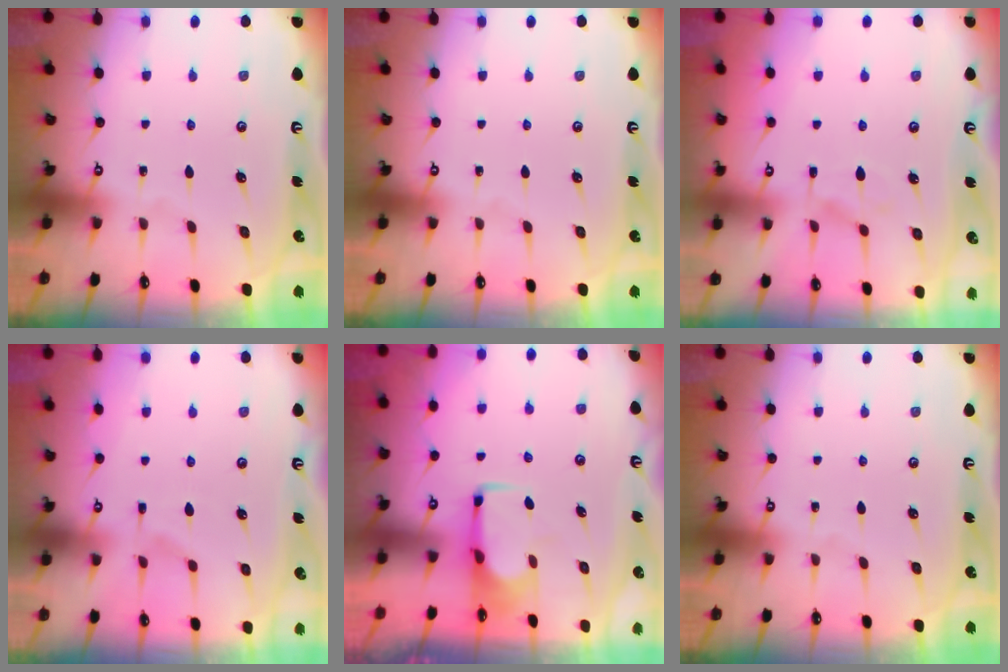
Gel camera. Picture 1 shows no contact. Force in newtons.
{"total": 0.0}
{"total": 0.7, "press": 0.3, "slide": 0.7}
{"total": 7.5, "press": 7.4, "slide": 1.5}
{"total": 1.6, "press": 1.5, "slide": 0.6}
{"total": 0.0}